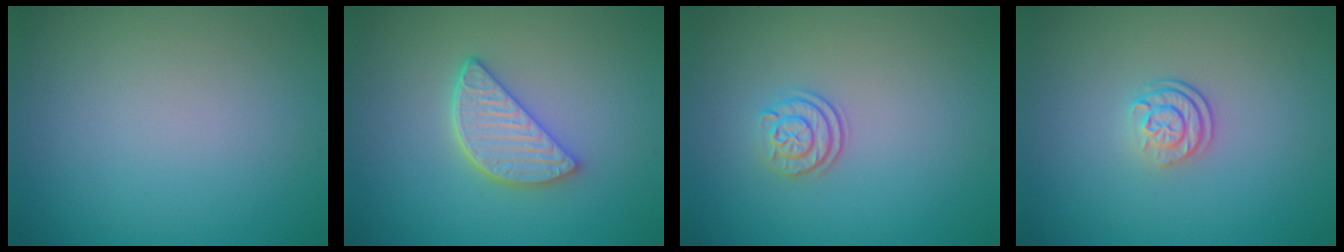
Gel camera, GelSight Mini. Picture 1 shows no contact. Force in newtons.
{"total": 3.9, "press": 3.2, "slide": 2.2}
{"total": 2.1, "press": 1.7, "slide": 1.3}
{"total": 2.4, "press": 1.7, "slide": 1.7}